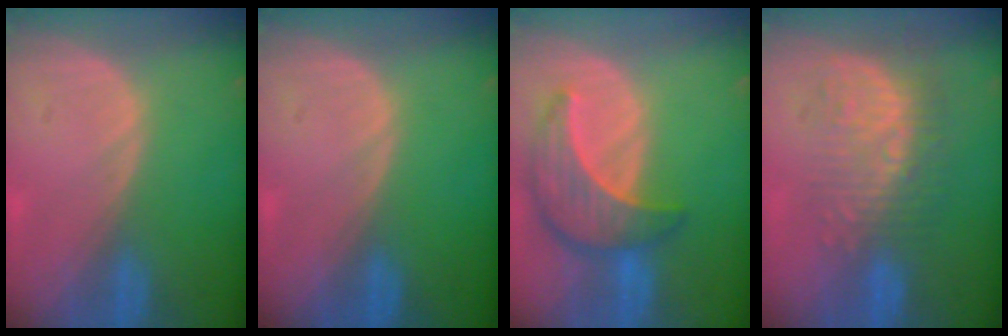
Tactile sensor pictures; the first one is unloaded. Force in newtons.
{"total": 0.0}
{"total": 8.6, "press": 7.7, "slide": 3.8}
{"total": 10.0, "press": 8.7, "slide": 4.8}